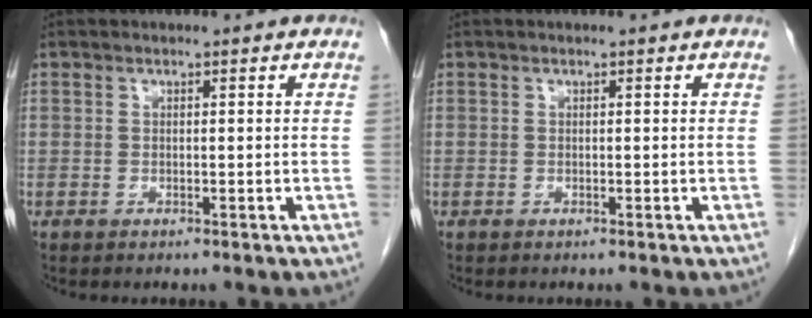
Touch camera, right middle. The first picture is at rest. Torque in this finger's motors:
{"motor_torque": [-0.01, -0.01, 0.00, 0.00]}